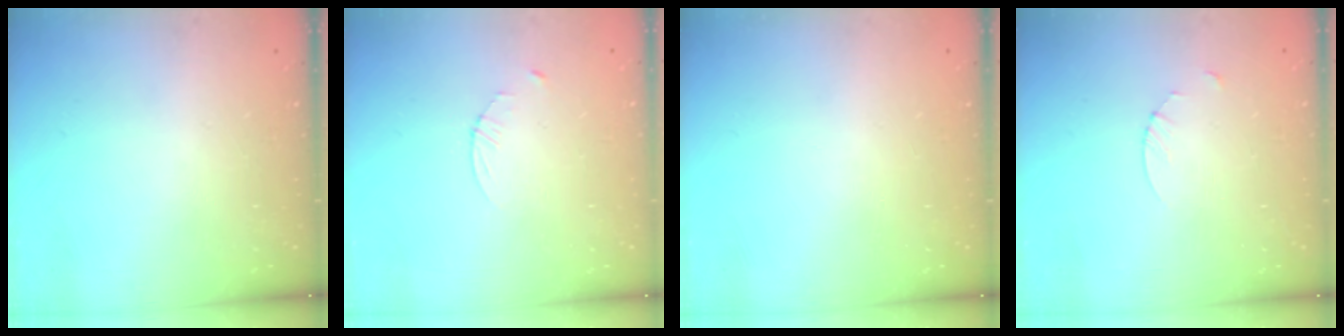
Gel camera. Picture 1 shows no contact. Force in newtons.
{"total": 2.3, "press": 2.3, "slide": 0.3}
{"total": 0.0}
{"total": 2.7, "press": 2.7, "slide": 0.3}